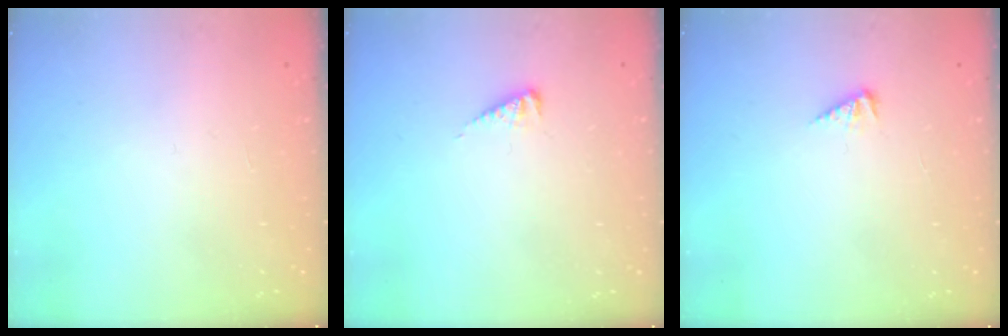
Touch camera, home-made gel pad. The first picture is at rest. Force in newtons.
{"total": 2.9, "press": 2.9, "slide": 0.2}
{"total": 2.6, "press": 2.6, "slide": 0.5}